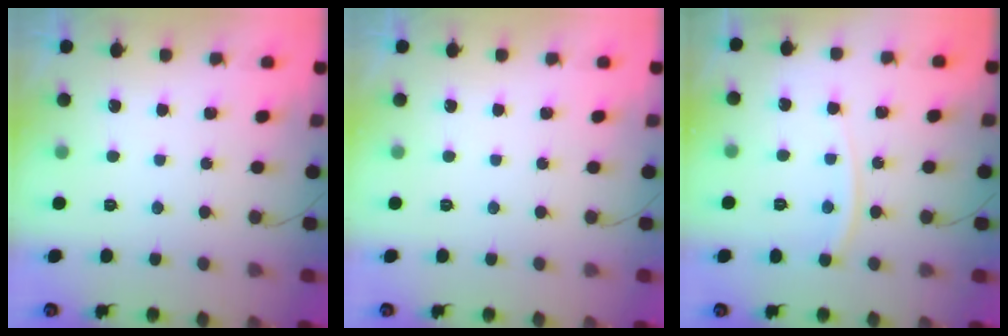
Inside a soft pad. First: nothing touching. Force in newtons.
{"total": 0.0}
{"total": 7.3, "press": 7.2, "slide": 1.1}